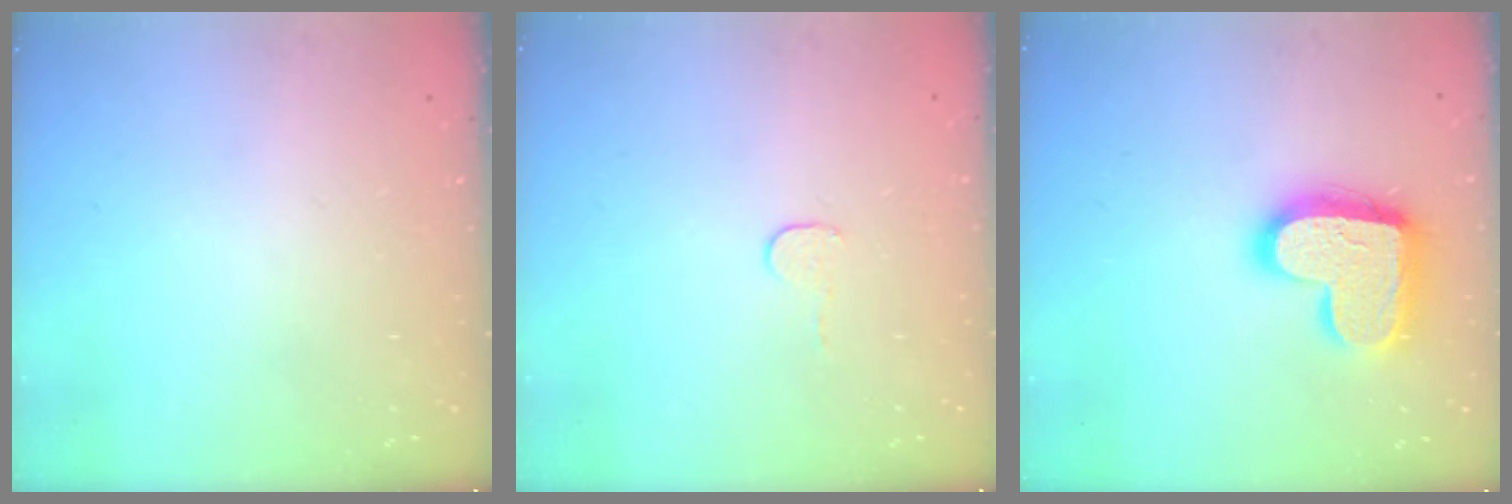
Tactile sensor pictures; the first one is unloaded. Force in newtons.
{"total": 3.7, "press": 3.7, "slide": 0.3}
{"total": 19.4, "press": 19.3, "slide": 1.4}